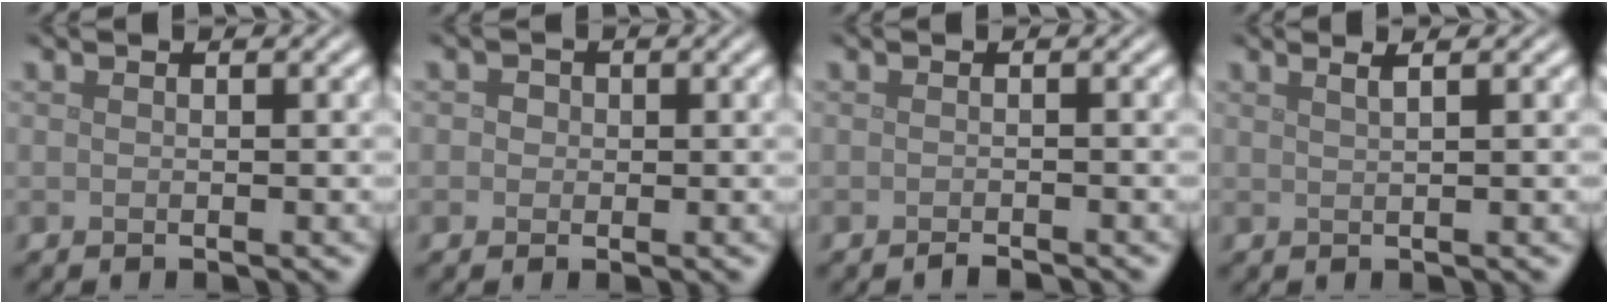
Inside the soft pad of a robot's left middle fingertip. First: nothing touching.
{"total": 1.1, "force": [0.2, 1.1, 0.4], "torque": [0.001, 0.001, -0.001]}
{"total": 0.7, "force": [-0.6, 0.0, 0.3], "torque": [-0.004, 0.001, -0.012]}
{"total": 2.2, "force": [1.3, 0.9, 1.5], "torque": [-0.001, 0.003, -0.004]}